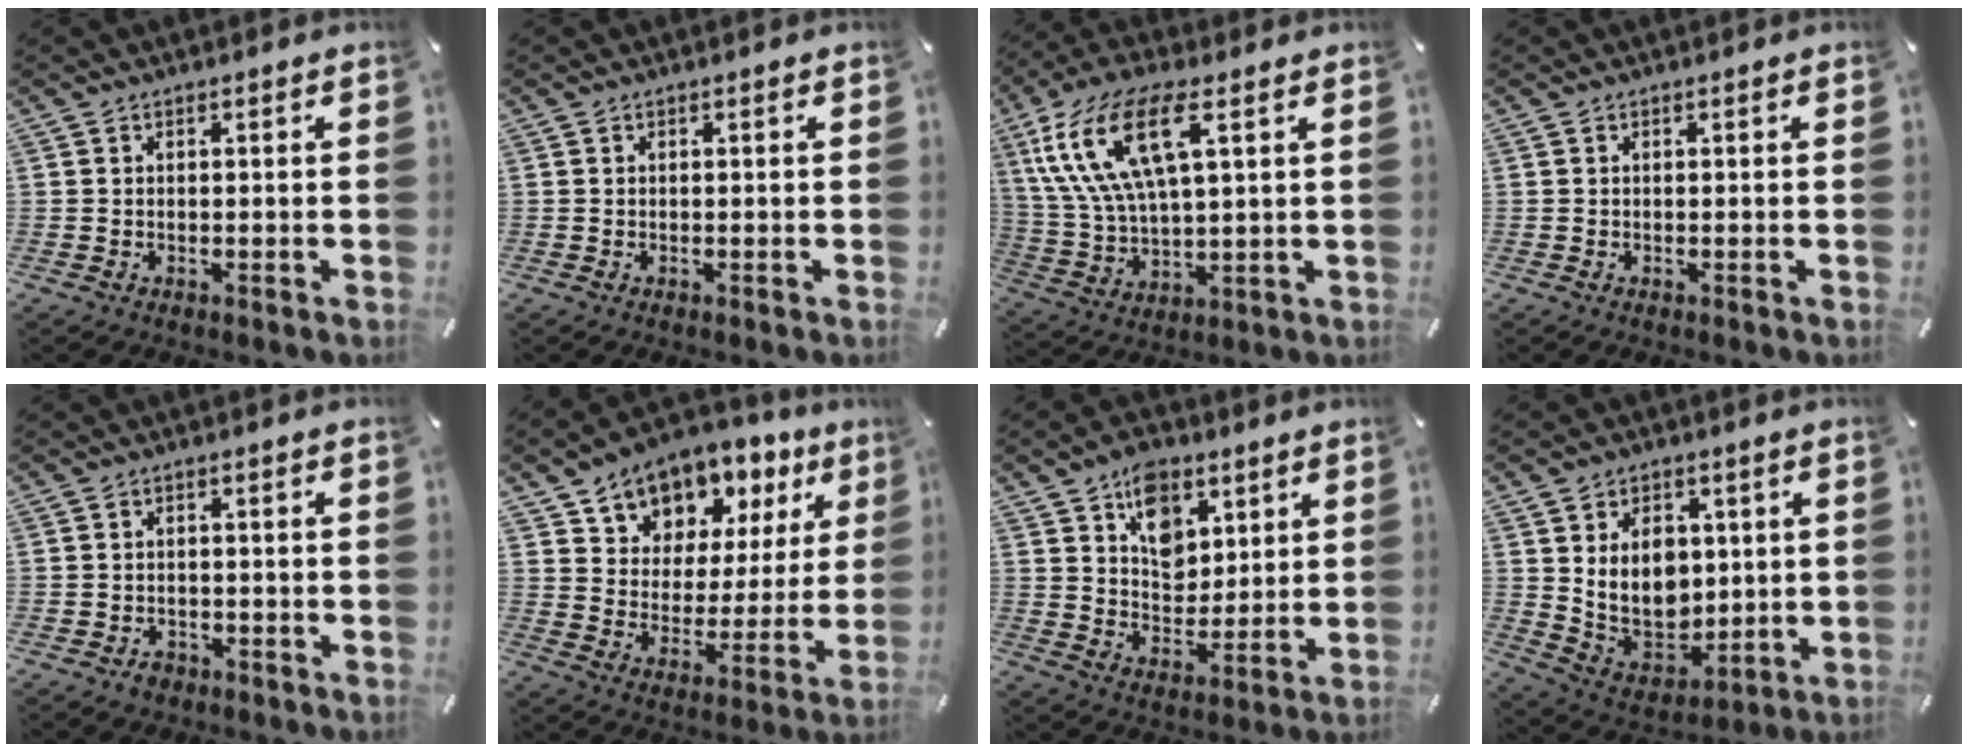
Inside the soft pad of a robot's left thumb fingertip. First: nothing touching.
{"total": 0.0}
{"total": 16.4, "force": [7.4, 6.6, 13.0], "torque": [-0.302, -0.010, 0.125]}
{"total": 0.0}
{"total": 2.0, "force": [-1.2, 1.5, 0.7], "torque": [-0.012, 0.006, -0.025]}
{"total": 9.9, "force": [7.7, 6.2, 0.9], "torque": [-0.033, -0.073, 0.136]}
{"total": 10.6, "force": [5.5, 7.9, 4.5], "torque": [-0.060, -0.026, 0.099]}
{"total": 12.3, "force": [3.2, 9.8, 6.7], "torque": [-0.127, -0.020, 0.064]}